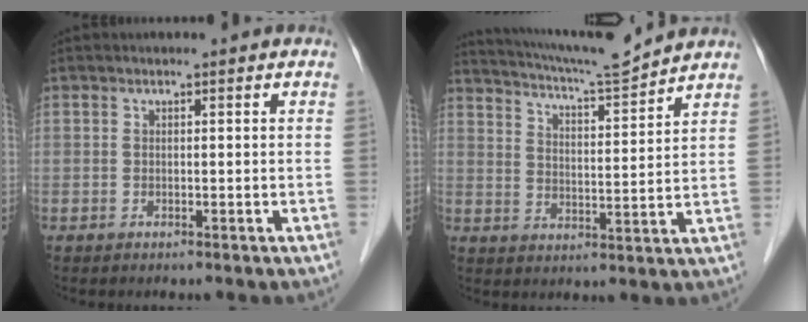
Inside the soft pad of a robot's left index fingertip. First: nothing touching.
{"total": 10.8, "force": [10.3, -1.3, 3.0], "torque": [-0.062, -0.010, 0.165]}